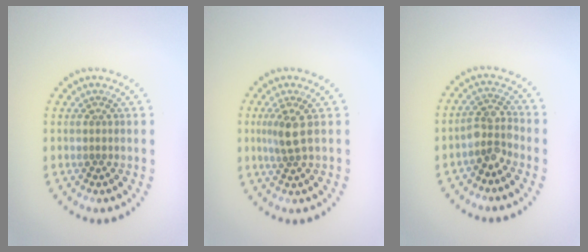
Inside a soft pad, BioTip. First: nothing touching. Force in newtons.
{"total": 1.9, "press": 1.6, "slide": 1.1}
{"total": 2.8, "press": 2.3, "slide": 1.6}